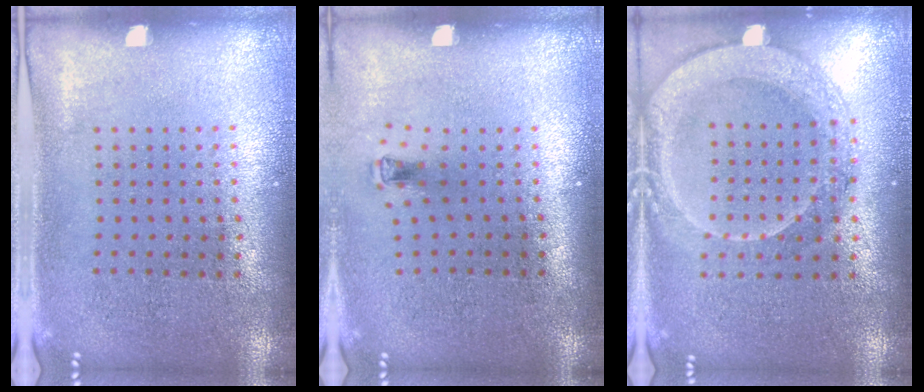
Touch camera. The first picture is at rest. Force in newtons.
{"total": 0.6, "press": 0.3, "slide": 0.6}
{"total": 2.1, "press": 1.9, "slide": 0.8}